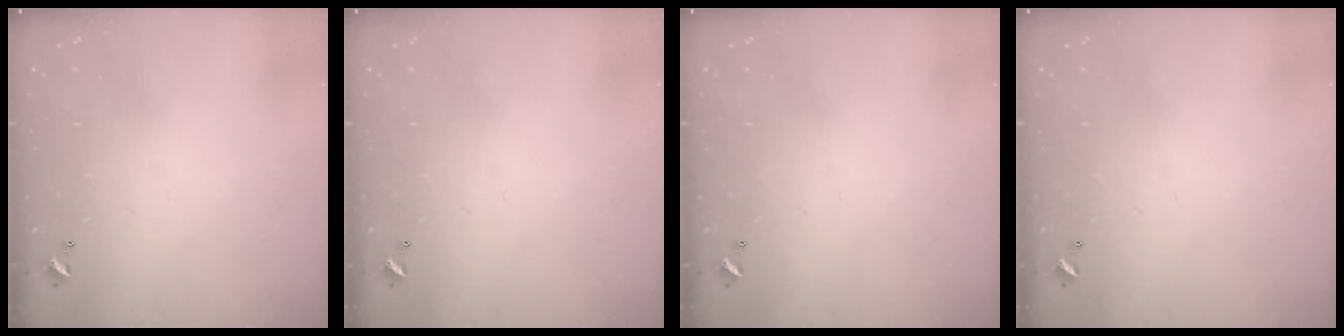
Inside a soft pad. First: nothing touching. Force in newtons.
{"total": 0.0}
{"total": 0.0}
{"total": 0.0}